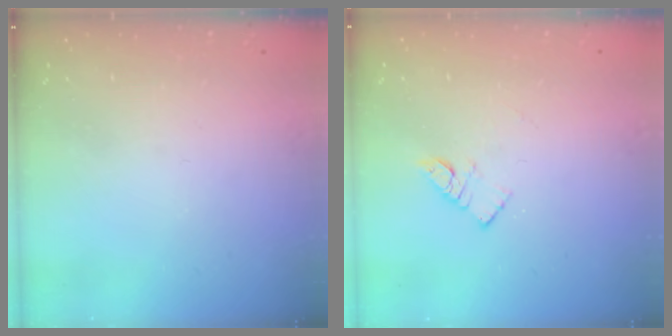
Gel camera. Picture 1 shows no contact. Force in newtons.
{"total": 4.9, "press": 4.9, "slide": 0.2}